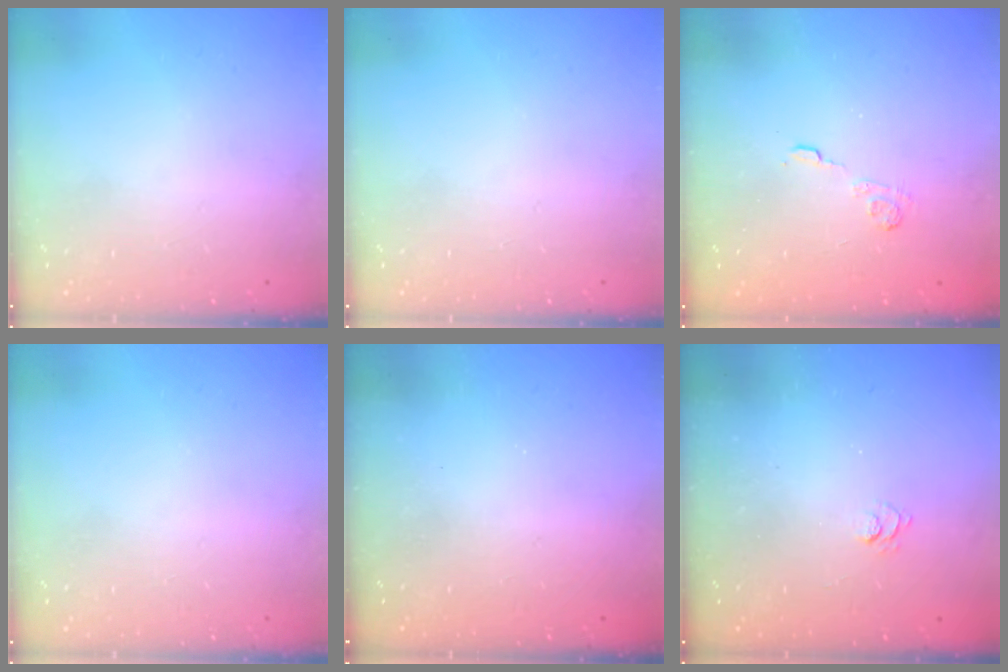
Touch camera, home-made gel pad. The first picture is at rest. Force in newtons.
{"total": 0.0}
{"total": 2.7, "press": 2.3, "slide": 1.4}
{"total": 0.0}
{"total": 1.5, "press": 1.4, "slide": 0.6}
{"total": 2.8, "press": 2.5, "slide": 1.3}